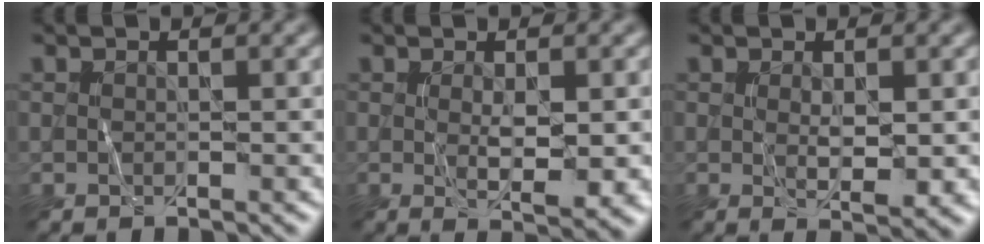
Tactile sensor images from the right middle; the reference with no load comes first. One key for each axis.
{"total": 3.4, "fx": 0.0, "fy": 0.9, "fz": 3.3, "tx": -0.059, "ty": -0.009, "tz": 0.004}
{"total": 2.5, "fx": 0.2, "fy": 0.9, "fz": 2.4, "tx": -0.043, "ty": -0.008, "tz": 0.008}